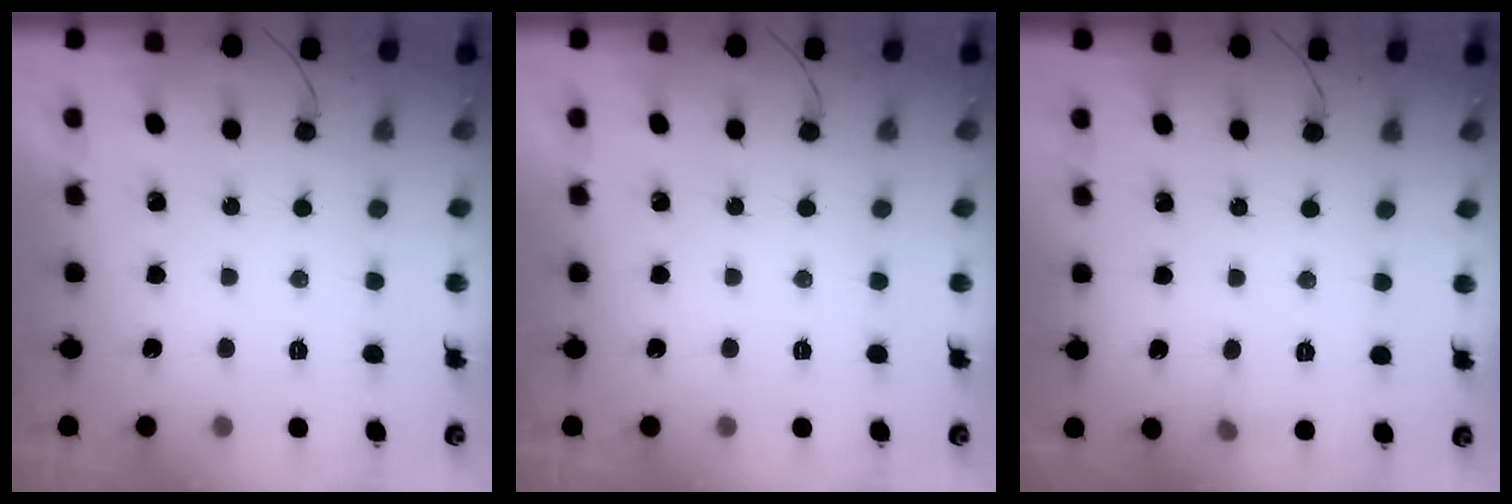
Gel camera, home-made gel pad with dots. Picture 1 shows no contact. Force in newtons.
{"total": 0.0}
{"total": 4.6, "press": 4.4, "slide": 1.4}